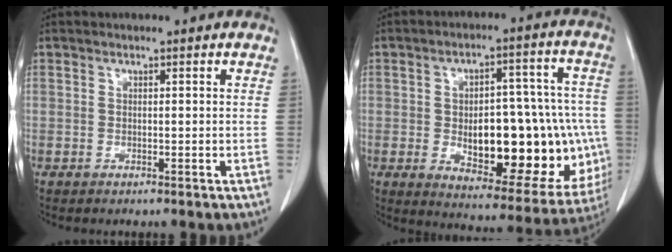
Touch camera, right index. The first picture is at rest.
{"total": 24.6, "force": [-3.7, 10.0, 22.2], "torque": [-0.244, 0.030, -0.016]}